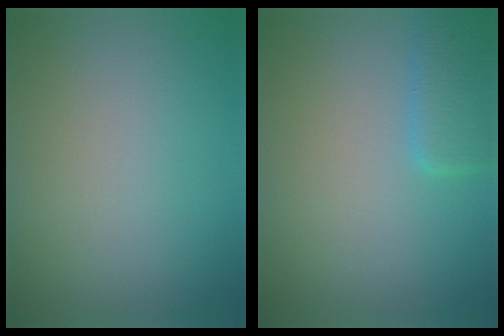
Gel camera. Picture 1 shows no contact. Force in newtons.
{"total": 2.7, "press": 2.7, "slide": 0.1}